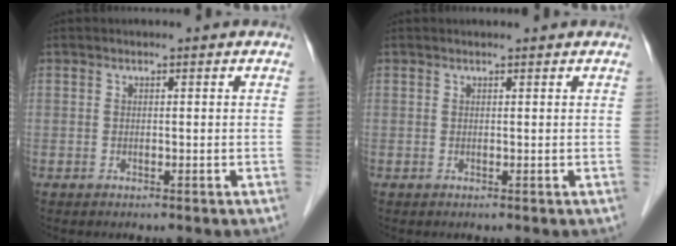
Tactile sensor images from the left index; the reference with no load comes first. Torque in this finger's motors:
{"motor_torque": [0.61, -0.92, 0.01, -0.01]}